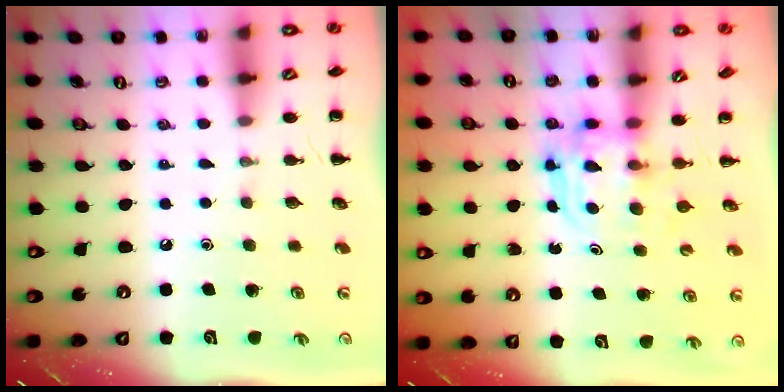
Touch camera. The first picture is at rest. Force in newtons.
{"total": 3.6, "press": 3.6, "slide": 0.2}